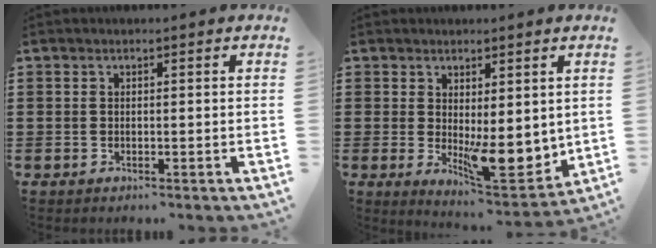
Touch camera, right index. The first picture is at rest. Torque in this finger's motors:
{"motor_torque": [2.15, -0.01, 0.32, 0.08]}